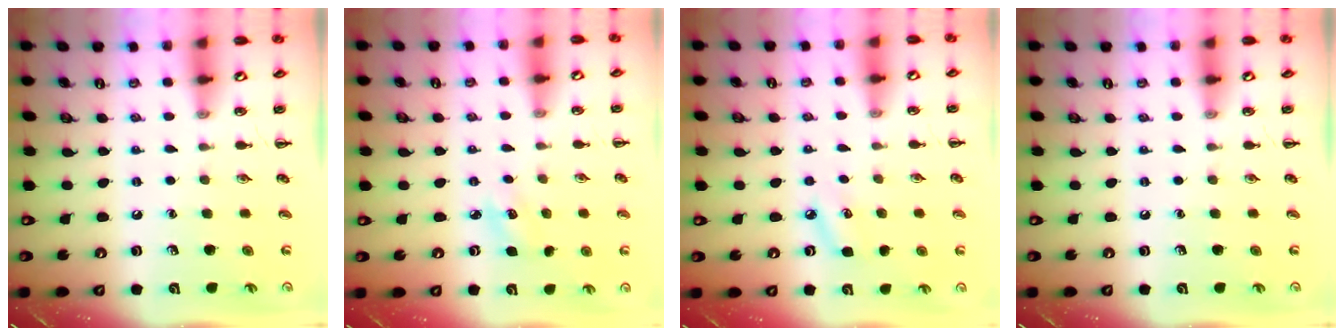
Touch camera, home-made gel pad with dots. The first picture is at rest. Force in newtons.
{"total": 4.2, "press": 4.0, "slide": 1.3}
{"total": 5.7, "press": 5.5, "slide": 1.5}
{"total": 0.0}